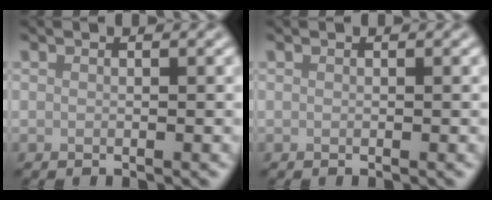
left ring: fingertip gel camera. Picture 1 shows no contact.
{"total": 0.0}